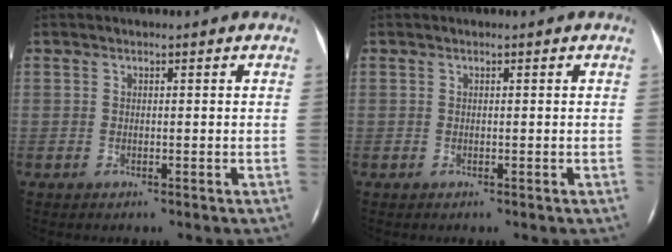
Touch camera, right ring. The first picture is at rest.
{"total": 0.0}